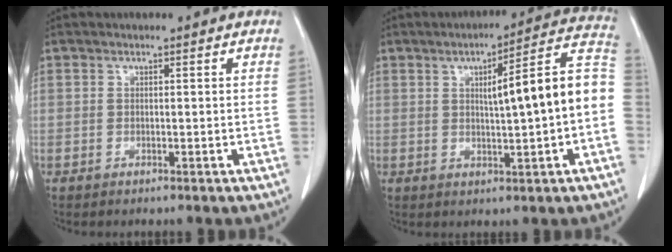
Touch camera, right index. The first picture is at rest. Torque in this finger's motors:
{"motor_torque": [0.58, 0.08, 0.34, 0.08]}